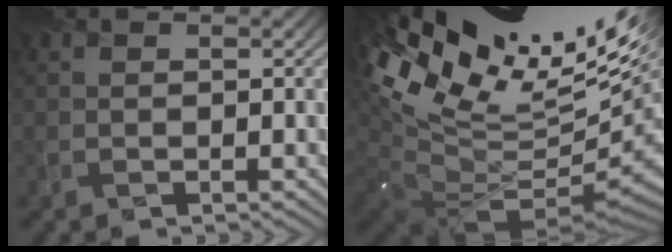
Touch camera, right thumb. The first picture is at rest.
{"total": 16.6, "force": [6.4, 6.7, 13.8], "torque": [-0.208, -0.009, 0.159]}